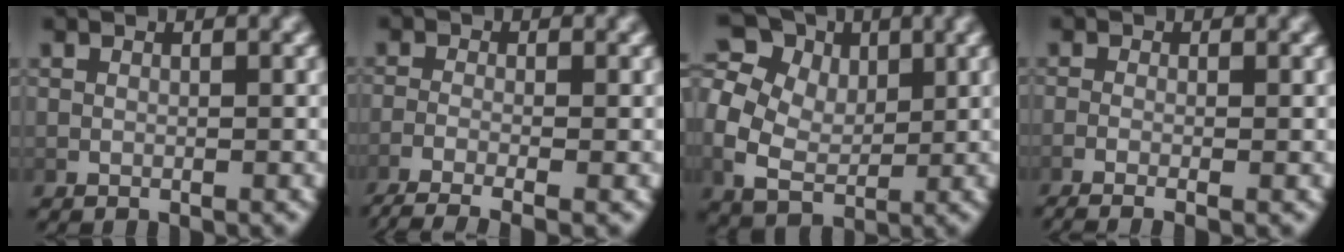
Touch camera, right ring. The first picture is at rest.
{"total": 6.3, "force": [-4.8, 1.9, 3.6], "torque": [-0.067, -0.024, -0.064]}
{"total": 11.4, "force": [3.0, 9.1, 6.2], "torque": [-0.126, -0.006, 0.046]}
{"total": 2.8, "force": [-2.1, 0.6, 1.8], "torque": [-0.043, -0.011, -0.031]}